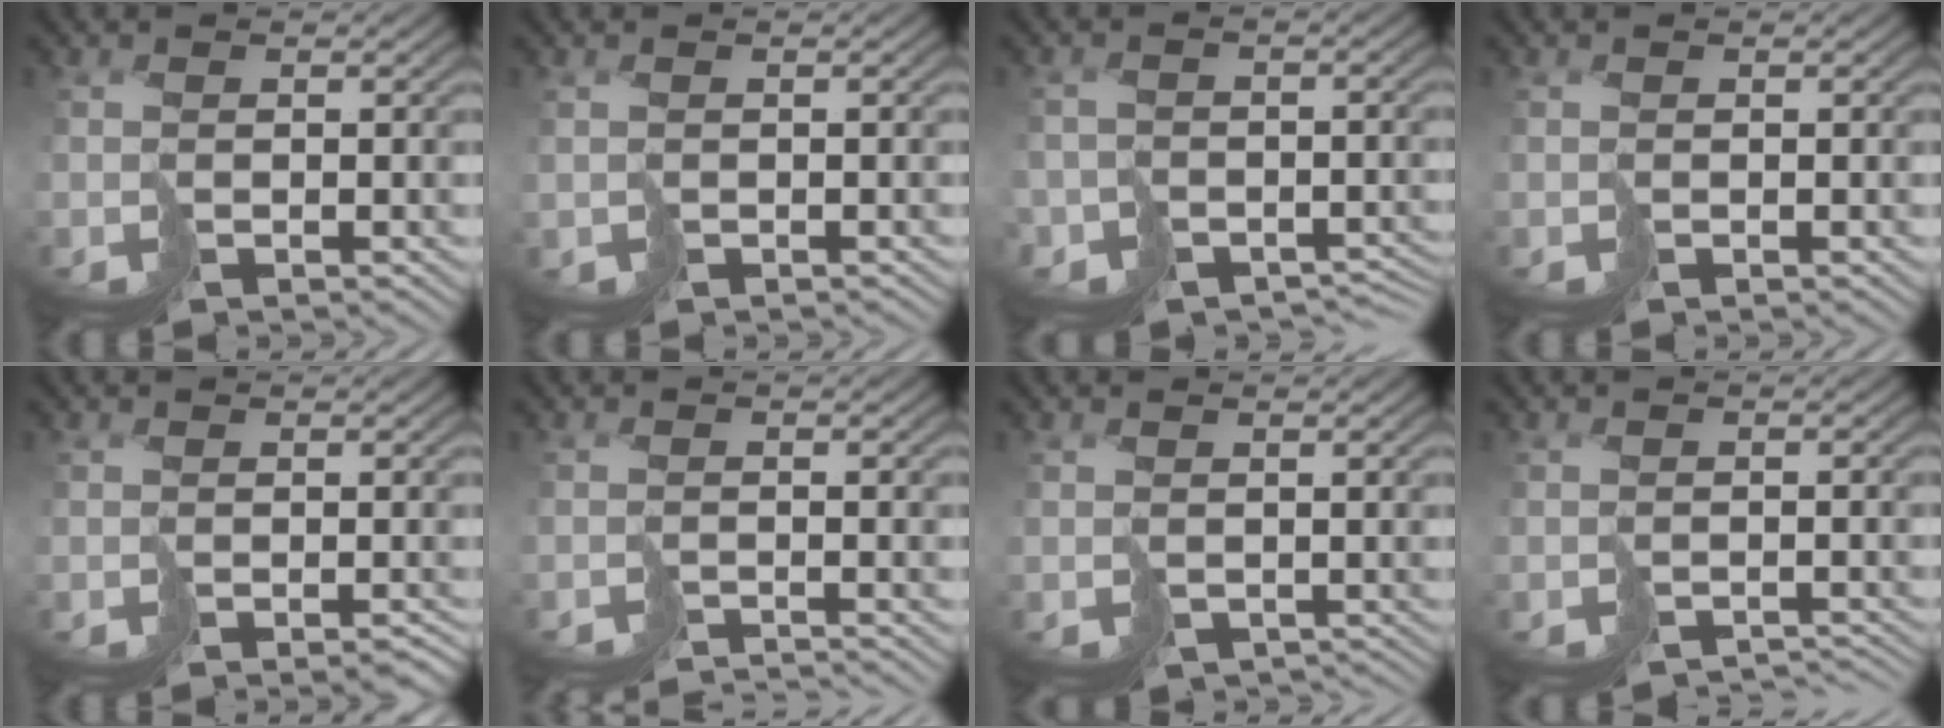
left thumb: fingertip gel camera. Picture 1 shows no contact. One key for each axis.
{"total": 1.0, "fx": -0.1, "fy": 1.0, "fz": 0.3, "tx": -0.009, "ty": -0.006, "tz": 0.002}
{"total": 7.9, "fx": -5.9, "fy": 5.0, "fz": 1.7, "tx": -0.020, "ty": -0.012, "tz": -0.076}
{"total": 0.0}
{"total": 2.1, "fx": -1.5, "fy": 0.6, "fz": 1.4, "tx": -0.015, "ty": -0.005, "tz": -0.017}
{"total": 3.3, "fx": -3.3, "fy": -0.2, "fz": 0.6, "tx": -0.007, "ty": -0.006, "tz": -0.062}
{"total": 2.0, "fx": -1.1, "fy": 1.5, "fz": 0.7, "tx": -0.006, "ty": -0.011, "tz": -0.014}
{"total": 2.9, "fx": -2.7, "fy": 0.6, "fz": 0.8, "tx": -0.012, "ty": -0.010, "tz": -0.038}